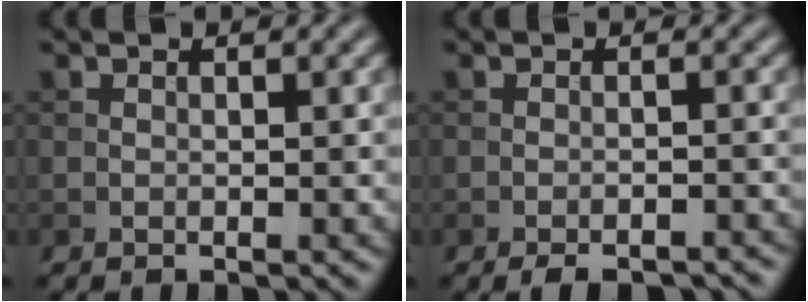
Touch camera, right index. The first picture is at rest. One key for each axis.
{"total": 3.5, "fx": -2.8, "fy": 0.9, "fz": 1.9, "tx": -0.028, "ty": -0.001, "tz": -0.040}